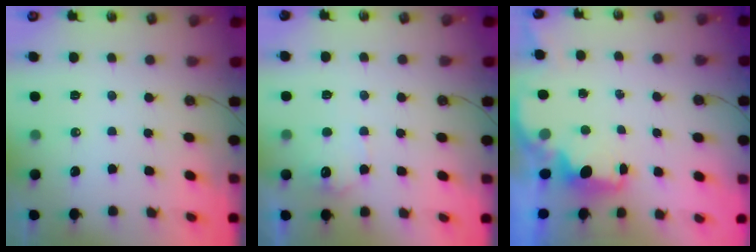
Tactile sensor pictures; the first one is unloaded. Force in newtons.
{"total": 7.0, "press": 6.9, "slide": 0.8}
{"total": 2.0, "press": 1.9, "slide": 0.7}